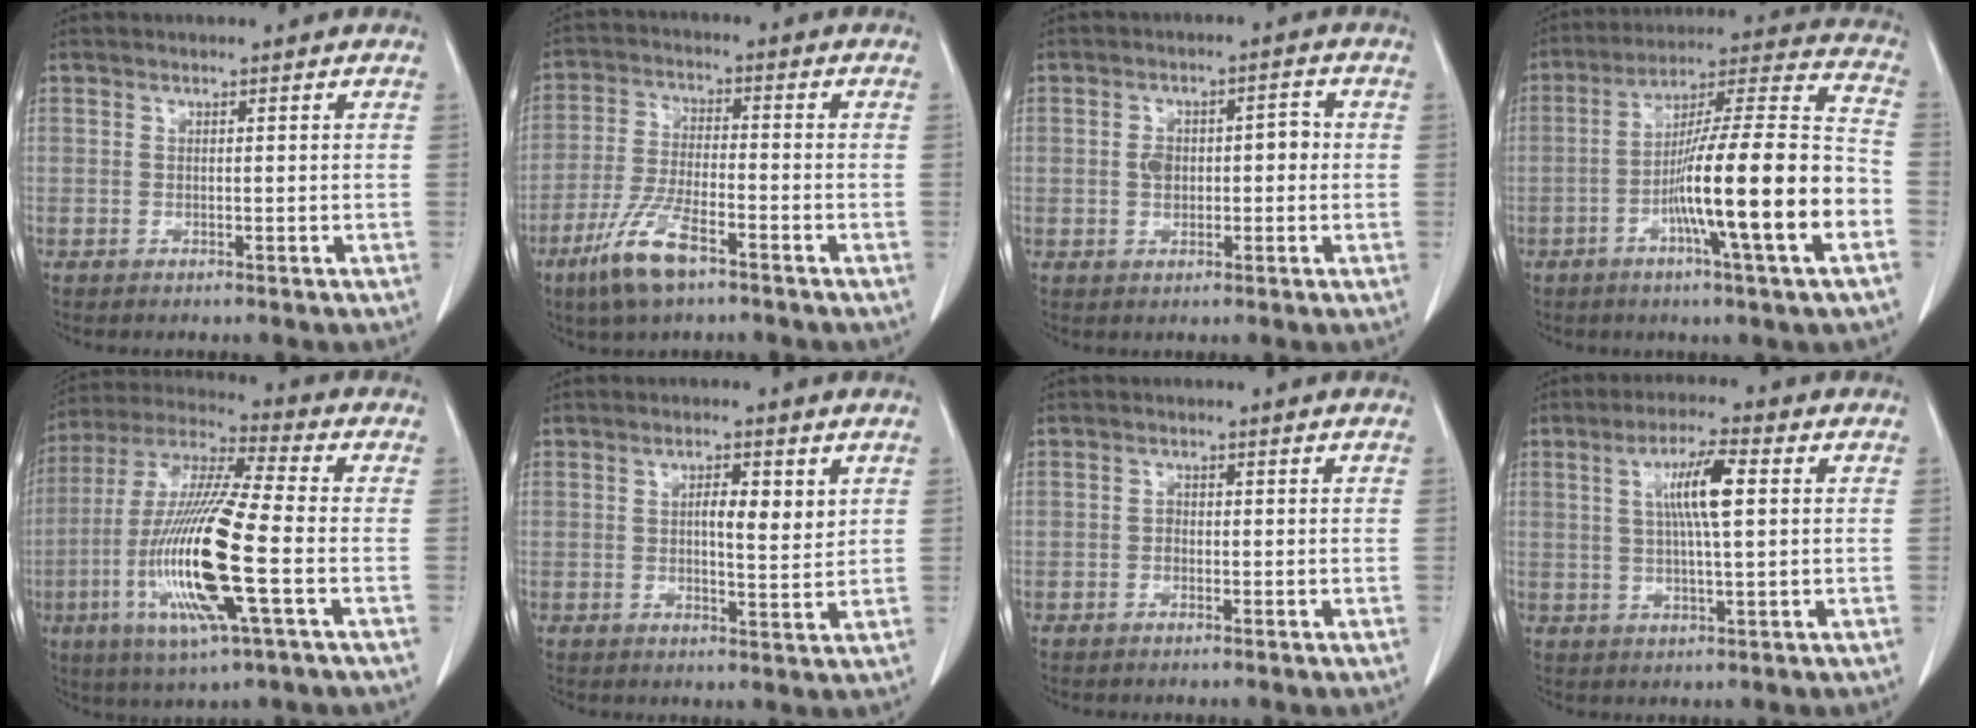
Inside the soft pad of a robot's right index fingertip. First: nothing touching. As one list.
[{"total": 9.3, "force": [-5.8, 2.0, 7.0], "torque": [-0.147, -0.017, -0.110]}, {"total": 5.2, "force": [-0.1, 3.0, 4.2], "torque": [-0.074, 0.024, 0.001]}, {"total": 19.4, "force": [-6.0, 0.3, 18.5], "torque": [-0.286, 0.003, -0.102]}, {"total": 18.5, "force": [-4.5, 1.2, 17.9], "torque": [-0.375, -0.017, -0.088]}, {"total": 4.7, "force": [1.5, 1.3, 4.2], "torque": [-0.066, -0.003, 0.021]}, {"total": 0.8, "force": [-0.3, 0.7, 0.4], "torque": [-0.003, 0.003, -0.008]}, {"total": 7.4, "force": [1.7, 0.6, 7.2], "torque": [-0.132, 0.008, 0.029]}]